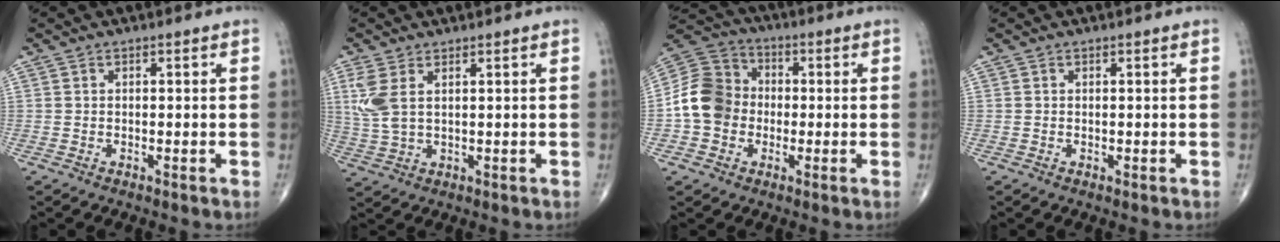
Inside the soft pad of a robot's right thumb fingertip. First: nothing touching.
{"total": 5.5, "force": [1.8, 2.7, 4.4], "torque": [-0.115, 0.003, 0.045]}
{"total": 11.0, "force": [-1.6, 9.5, 5.4], "torque": [-0.086, 0.038, -0.040]}
{"total": 0.0}